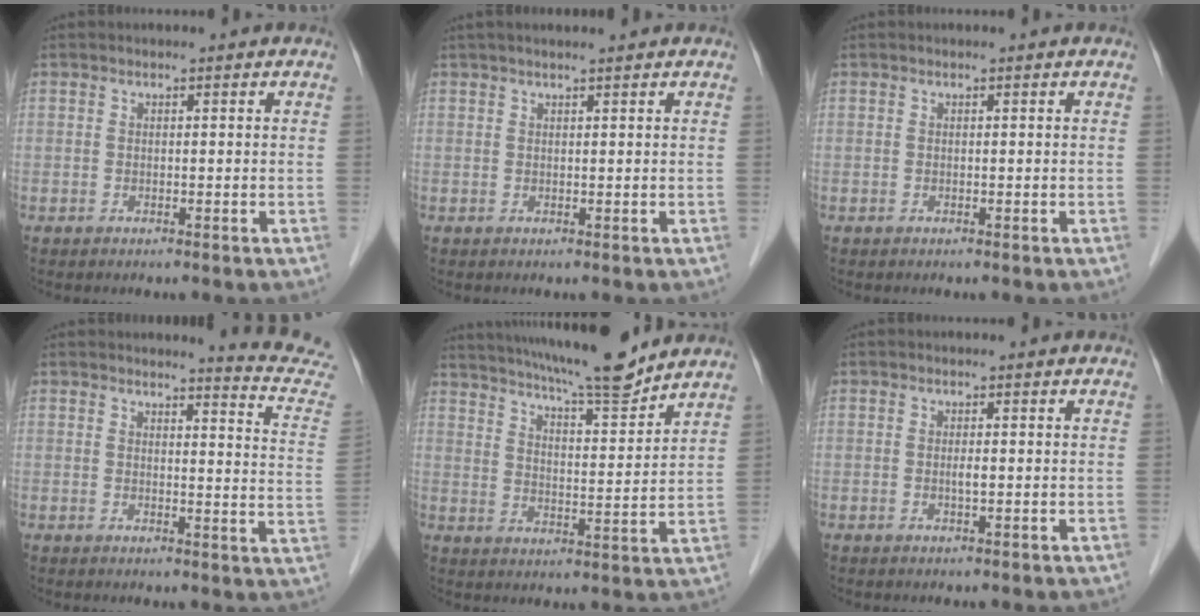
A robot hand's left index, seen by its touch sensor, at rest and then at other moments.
{"total": 5.0, "force": [4.2, 0.1, 2.7], "torque": [-0.038, 0.032, 0.063]}
{"total": 0.0}
{"total": 9.8, "force": [9.7, -1.5, 0.4], "torque": [-0.011, -0.101, 0.089]}
{"total": 14.9, "force": [13.3, 0.5, 6.7], "torque": [-0.114, -0.003, 0.200]}
{"total": 0.9, "force": [0.0, 0.1, 0.9], "torque": [-0.018, -0.002, -0.001]}